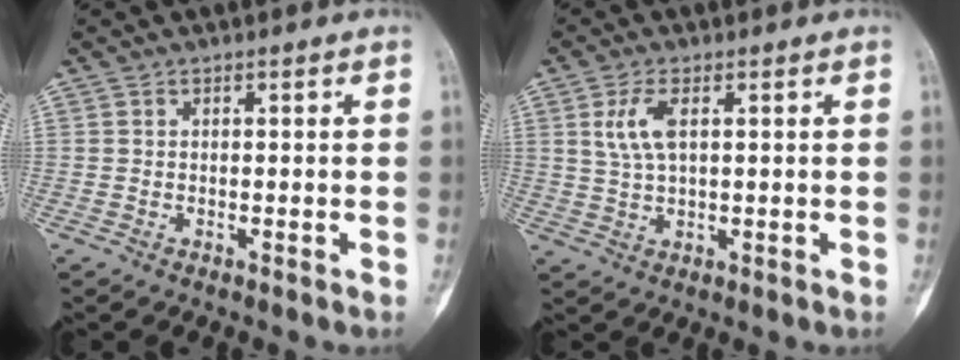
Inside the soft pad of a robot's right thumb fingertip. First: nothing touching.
{"total": 5.6, "force": [1.9, 2.2, 4.8], "torque": [-0.109, -0.005, 0.043]}